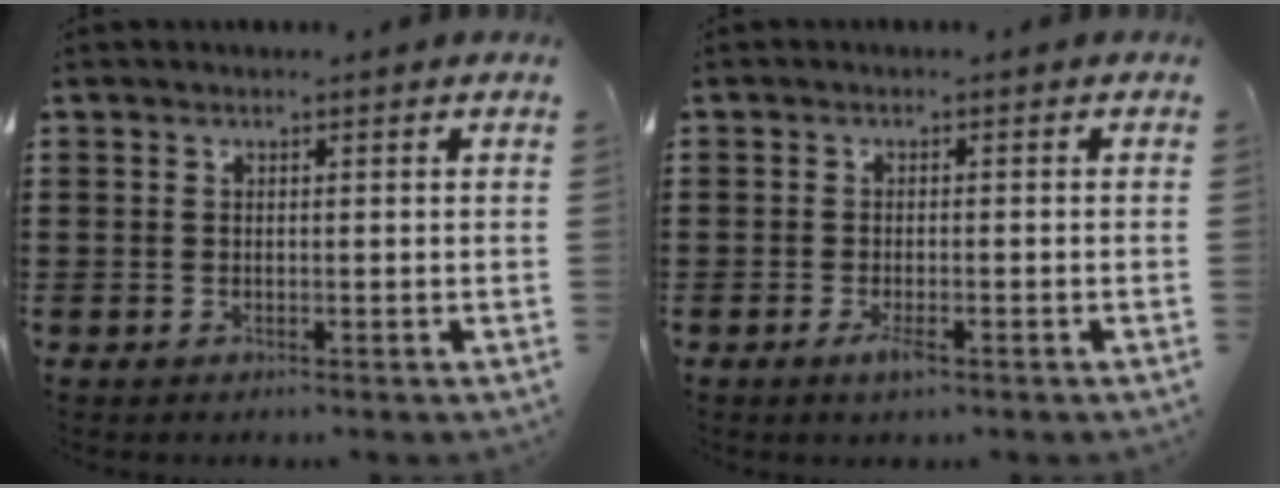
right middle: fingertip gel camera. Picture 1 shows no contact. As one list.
[{"total": 2.3, "force": [-1.2, 0.7, 1.9], "torque": [-0.039, -0.004, -0.023]}]